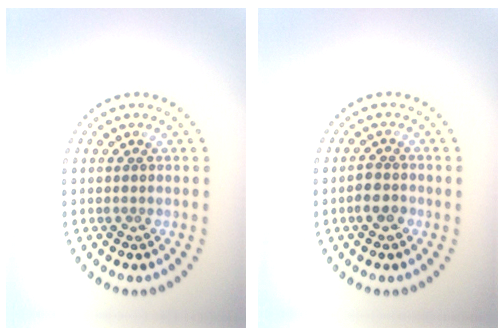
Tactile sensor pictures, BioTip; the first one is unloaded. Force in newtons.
{"total": 1.8, "press": 1.6, "slide": 0.6}